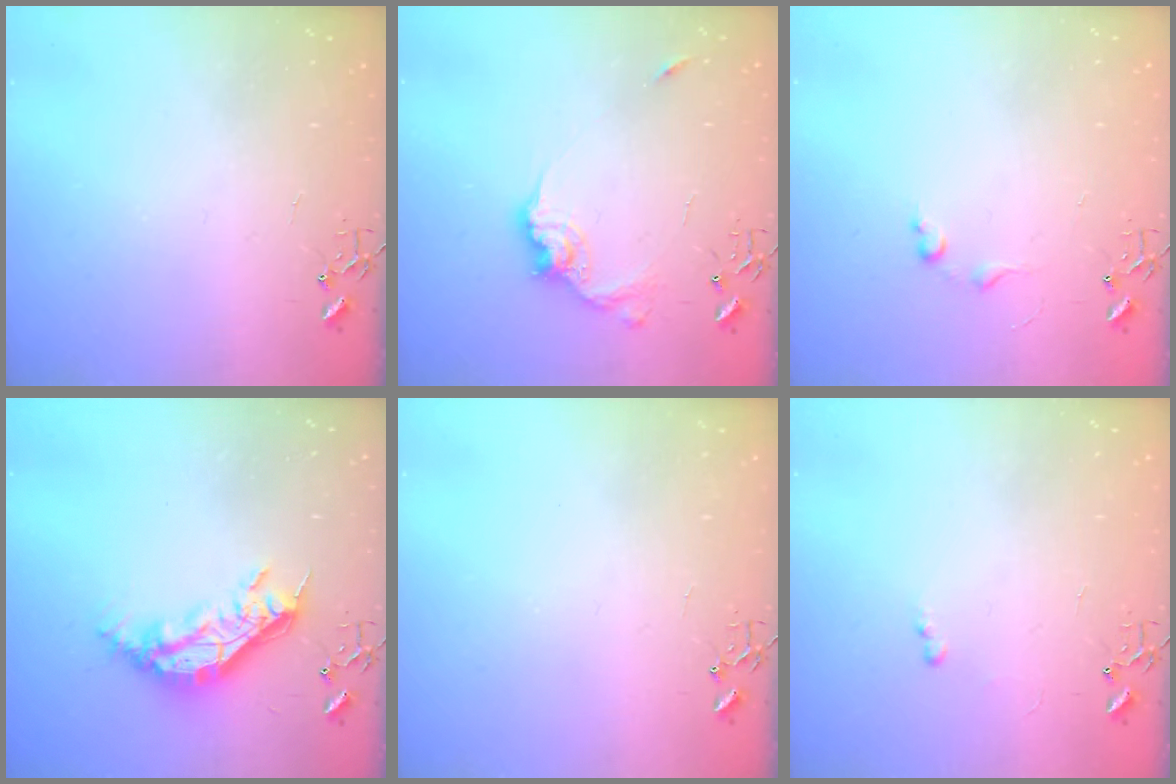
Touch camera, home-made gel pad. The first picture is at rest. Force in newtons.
{"total": 13.1, "press": 13.1, "slide": 1.0}
{"total": 6.1, "press": 6.0, "slide": 0.7}
{"total": 16.8, "press": 16.8, "slide": 0.3}
{"total": 0.0}
{"total": 4.4, "press": 4.4, "slide": 0.5}